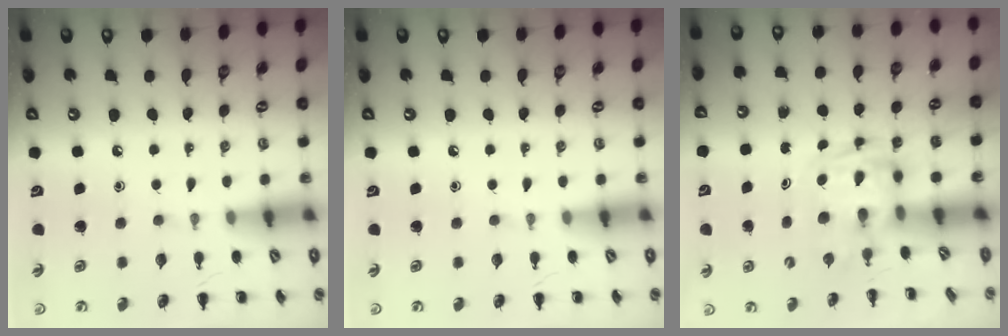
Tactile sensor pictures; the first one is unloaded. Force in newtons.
{"total": 0.0}
{"total": 2.7, "press": 2.7, "slide": 0.5}